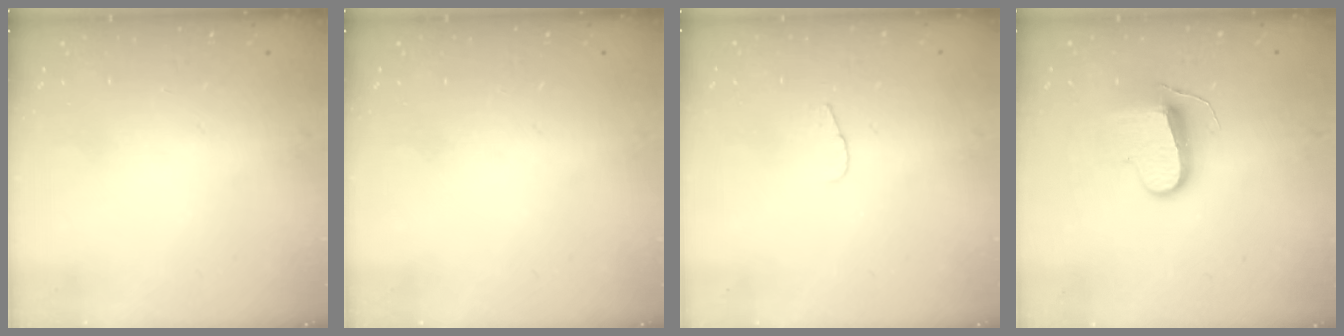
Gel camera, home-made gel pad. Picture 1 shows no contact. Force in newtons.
{"total": 0.0}
{"total": 4.1, "press": 4.1, "slide": 0.4}
{"total": 9.6, "press": 9.6, "slide": 0.2}